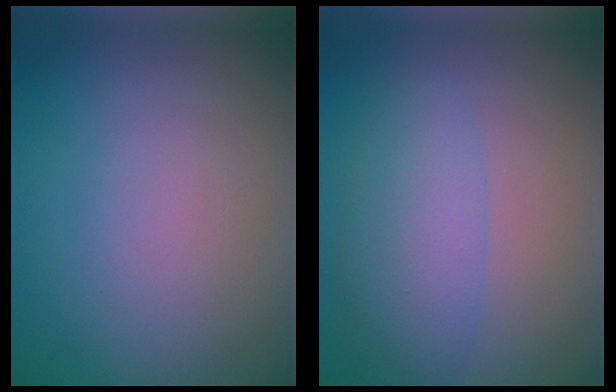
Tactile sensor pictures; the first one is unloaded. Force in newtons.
{"total": 4.3, "press": 4.3, "slide": 0.1}